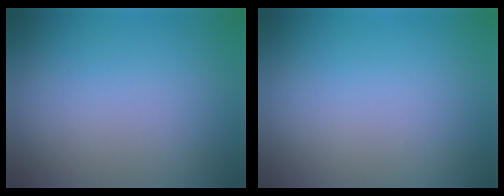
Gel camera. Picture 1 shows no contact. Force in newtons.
{"total": 0.0}